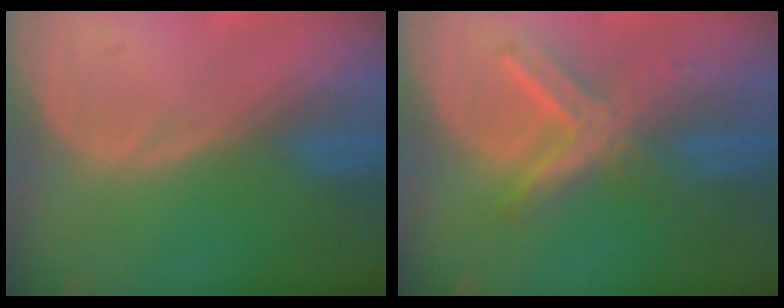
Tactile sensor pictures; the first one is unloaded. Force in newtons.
{"total": 7.4, "press": 6.4, "slide": 3.7}